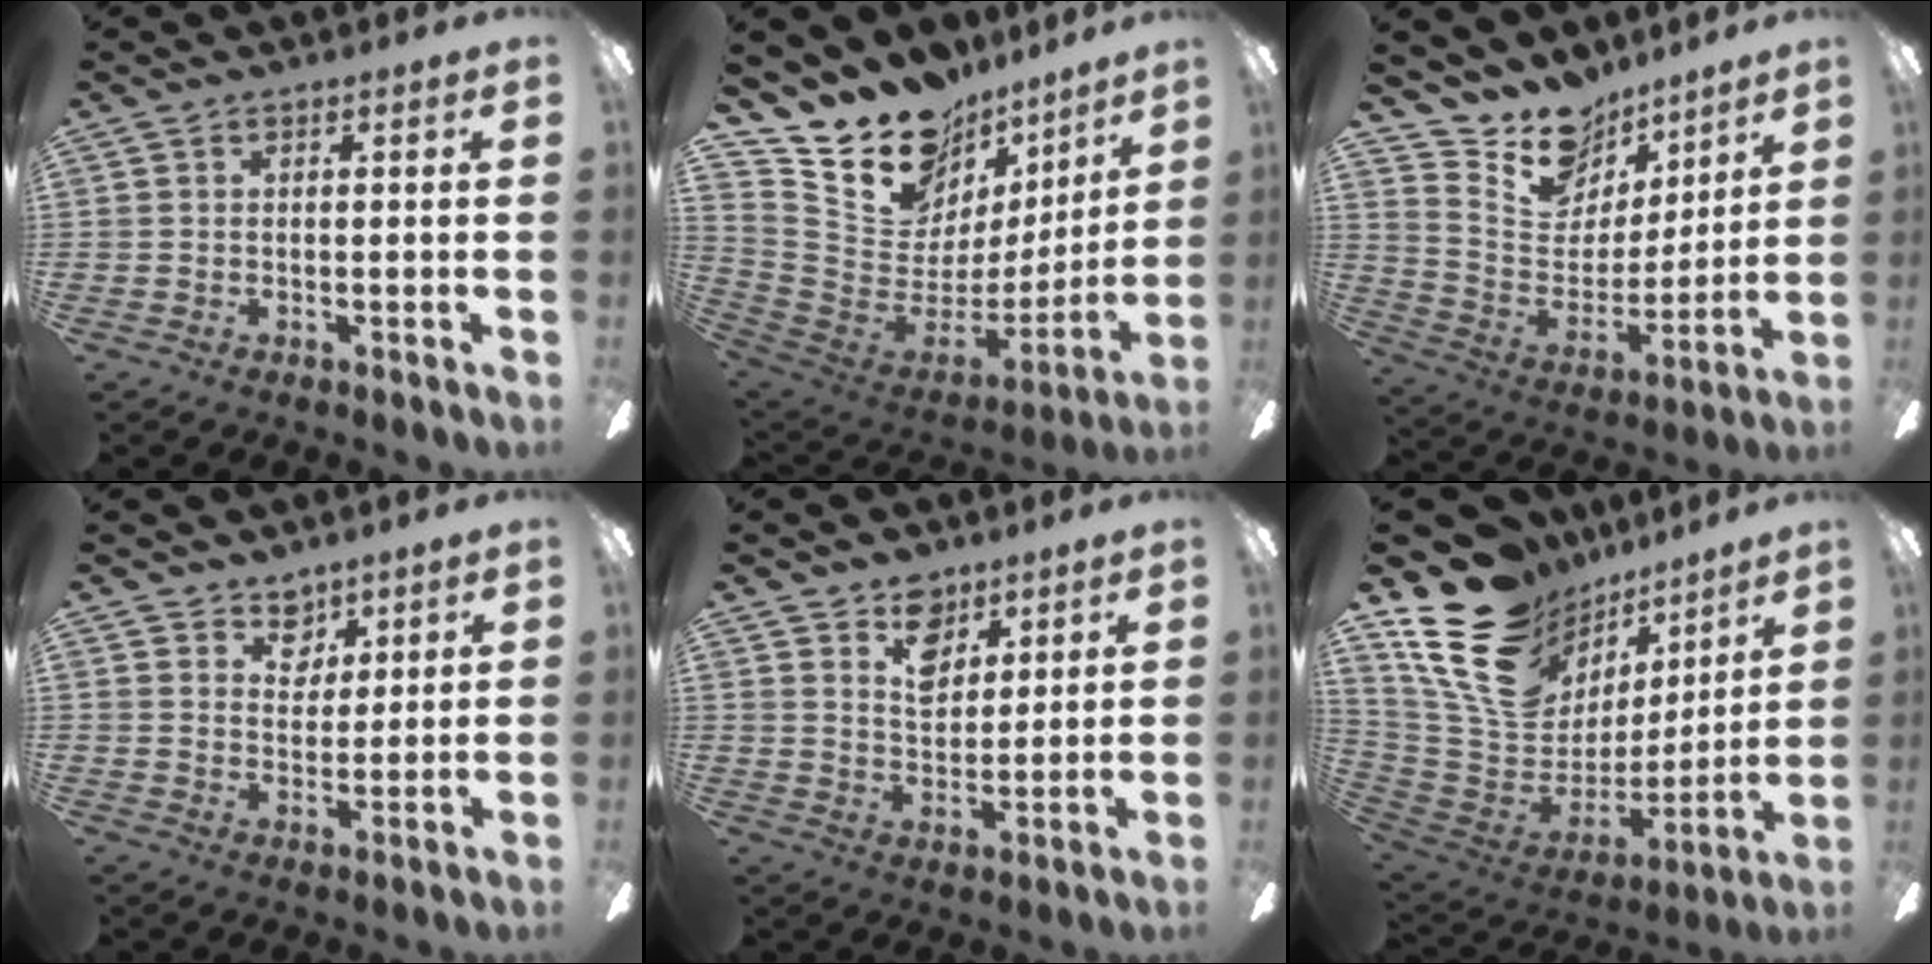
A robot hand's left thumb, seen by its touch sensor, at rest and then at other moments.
{"total": 16.3, "force": [12.9, 9.2, 3.7], "torque": [-0.082, -0.112, 0.245]}
{"total": 15.0, "force": [12.2, 8.3, 2.4], "torque": [-0.056, -0.102, 0.230]}
{"total": 5.6, "force": [4.1, 3.6, 0.9], "torque": [-0.003, -0.023, 0.073]}
{"total": 8.2, "force": [5.6, 5.2, 3.0], "torque": [-0.030, -0.020, 0.099]}
{"total": 22.0, "force": [13.1, 14.9, 9.6], "torque": [-0.174, -0.073, 0.259]}